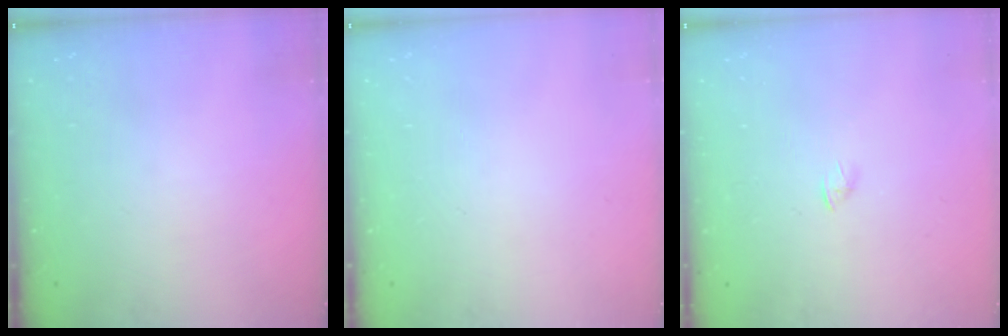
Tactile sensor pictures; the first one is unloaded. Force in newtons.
{"total": 0.0}
{"total": 1.4, "press": 1.3, "slide": 0.4}